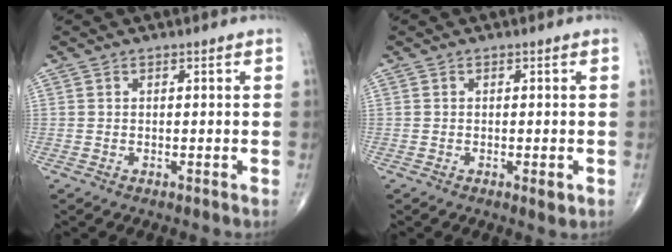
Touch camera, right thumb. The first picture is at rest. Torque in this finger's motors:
{"motor_torque": [0.23, 0.45, -0.12, -0.05, 0.10]}